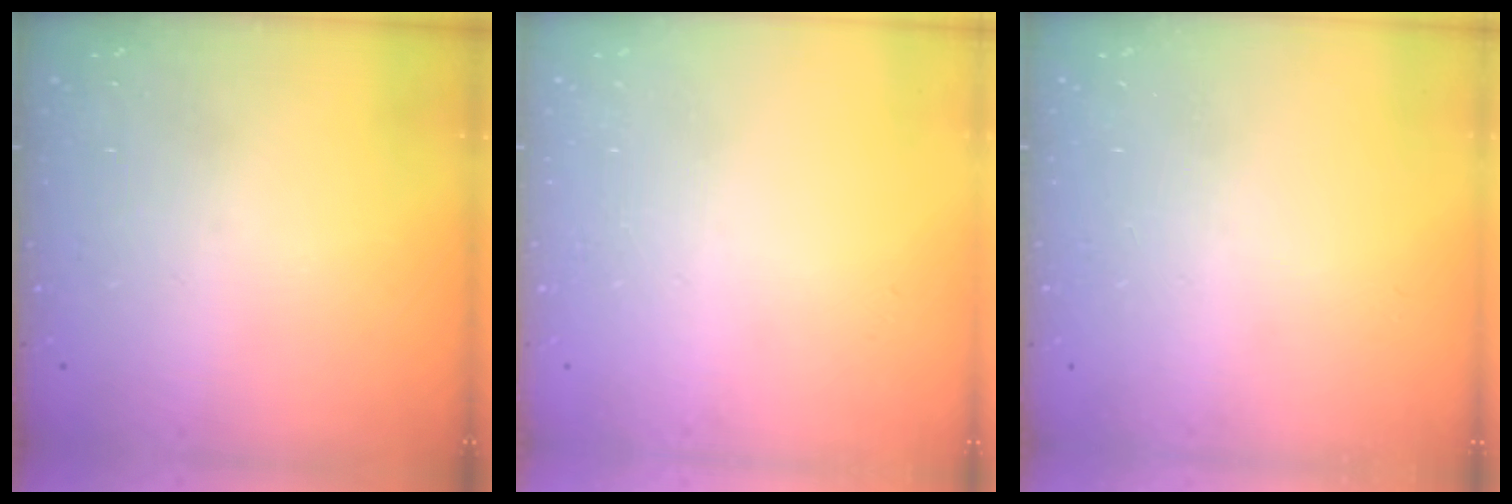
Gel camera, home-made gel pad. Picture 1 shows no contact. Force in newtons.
{"total": 0.0}
{"total": 0.0}